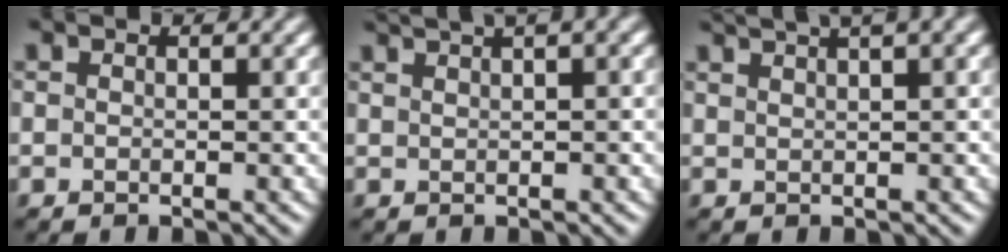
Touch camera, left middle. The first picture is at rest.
{"total": 4.8, "force": [3.3, 1.5, 3.1], "torque": [-0.052, 0.031, 0.043]}
{"total": 4.7, "force": [3.6, 0.8, 2.9], "torque": [-0.049, 0.026, 0.047]}